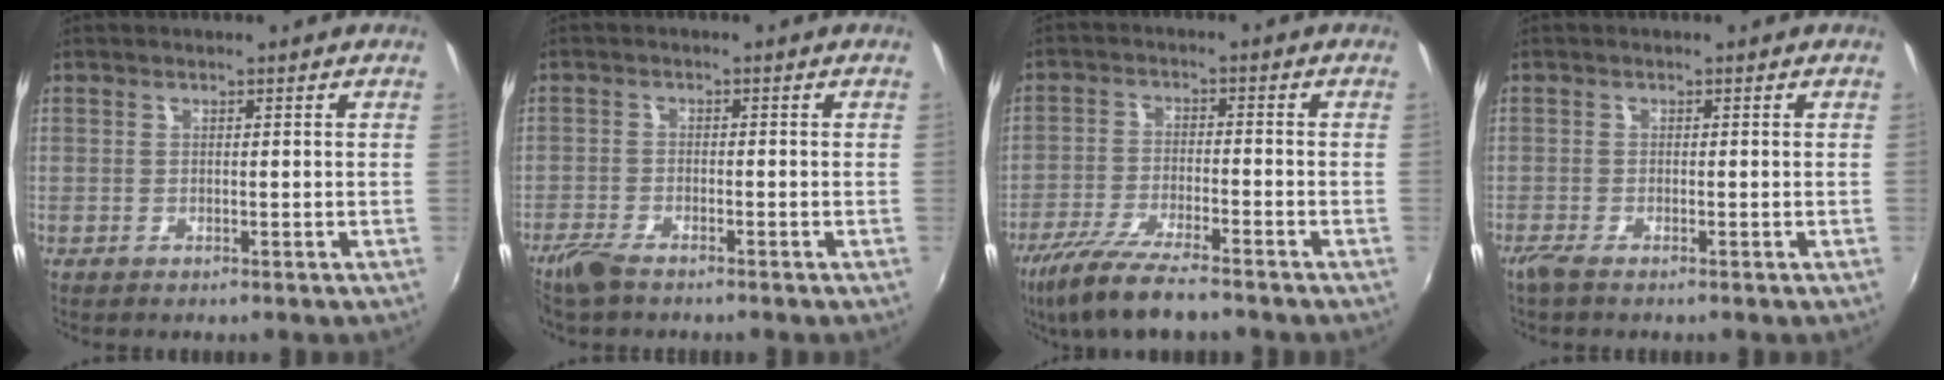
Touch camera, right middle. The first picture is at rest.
{"total": 4.6, "force": [-3.7, 1.2, 2.5], "torque": [-0.072, -0.010, -0.075]}
{"total": 11.5, "force": [-9.3, 1.5, 6.7], "torque": [-0.150, -0.035, -0.167]}
{"total": 1.7, "force": [-1.2, 0.0, 1.1], "torque": [-0.026, -0.006, -0.028]}